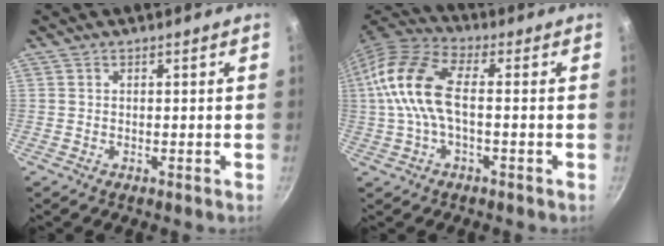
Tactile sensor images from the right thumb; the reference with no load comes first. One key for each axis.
{"total": 13.3, "fx": -0.1, "fy": 6.6, "fz": 11.6, "tx": -0.242, "ty": 0.032, "tz": -0.020}